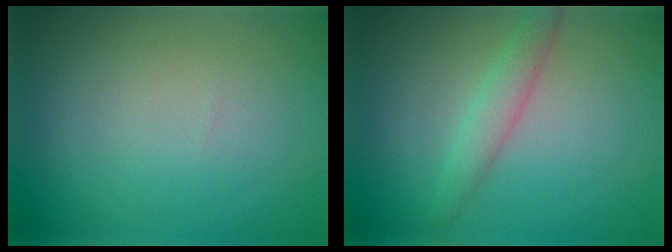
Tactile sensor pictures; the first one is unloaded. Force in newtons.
{"total": 2.0, "press": 2.0, "slide": 0.0}